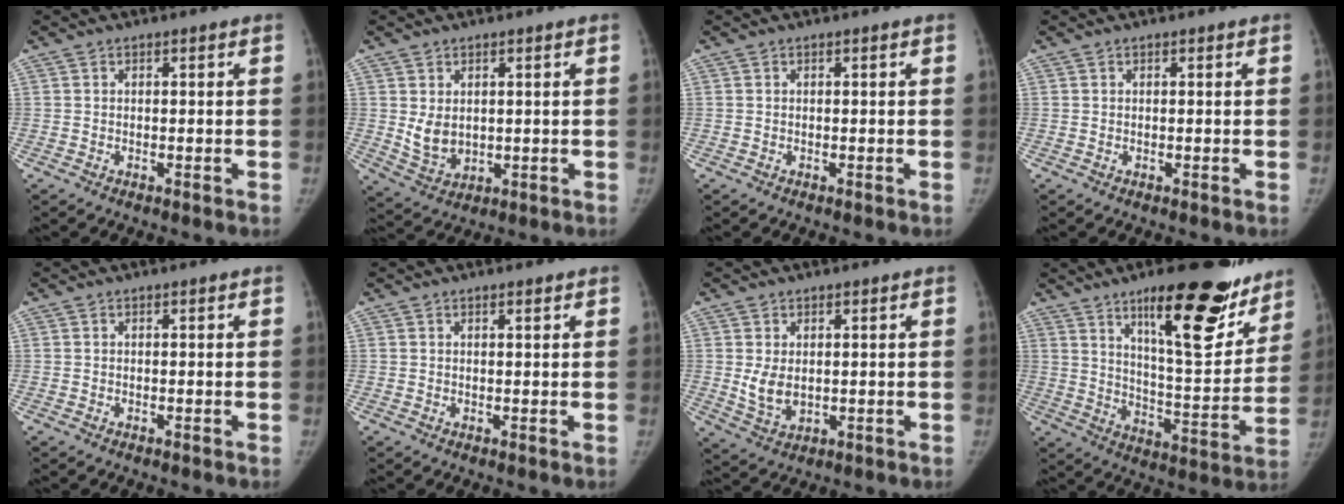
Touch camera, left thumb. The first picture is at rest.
{"total": 5.5, "force": [0.9, 4.0, 3.6], "torque": [-0.052, -0.019, 0.034]}
{"total": 0.0}
{"total": 0.0}
{"total": 0.0}
{"total": 1.0, "force": [0.7, 0.2, 0.6], "torque": [-0.010, -0.004, 0.012]}
{"total": 5.0, "force": [0.6, 3.4, 3.7], "torque": [-0.060, -0.016, 0.022]}
{"total": 22.9, "force": [14.4, 7.0, 16.3], "torque": [-0.186, -0.080, 0.219]}